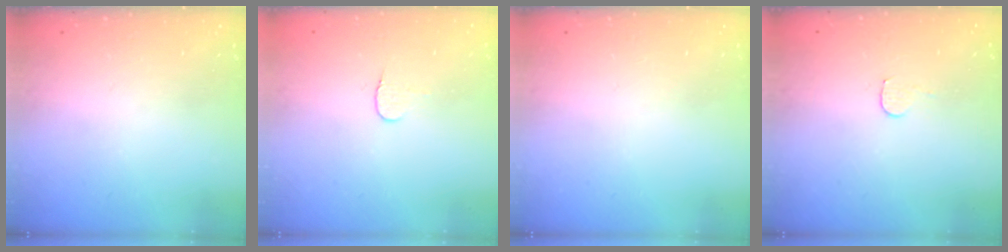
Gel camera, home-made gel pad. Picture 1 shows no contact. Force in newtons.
{"total": 3.9, "press": 3.9, "slide": 0.2}
{"total": 0.0}
{"total": 3.5, "press": 3.5, "slide": 0.3}